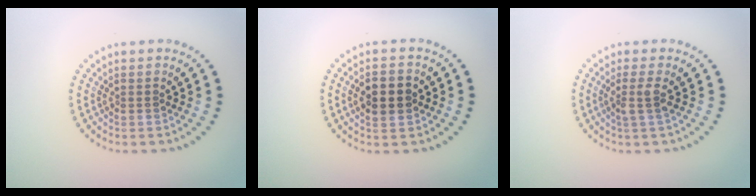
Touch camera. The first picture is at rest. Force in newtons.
{"total": 4.1, "press": 4.1, "slide": 0.3}
{"total": 1.8, "press": 1.4, "slide": 1.2}